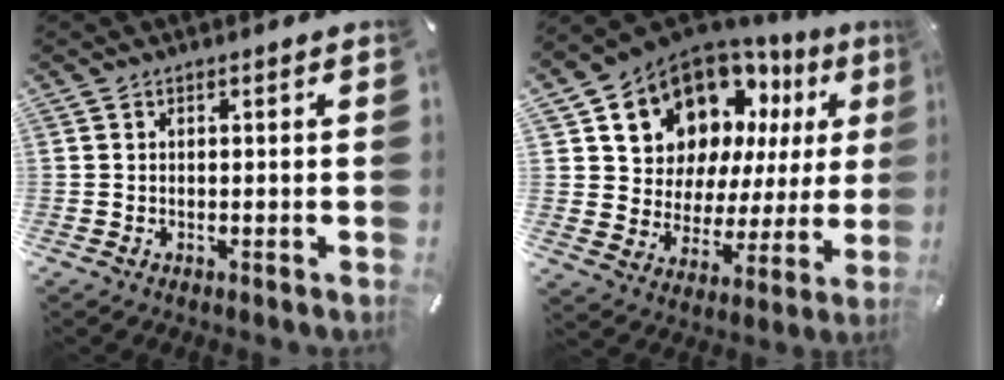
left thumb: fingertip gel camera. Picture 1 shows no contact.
{"total": 14.6, "force": [10.1, 9.1, 5.2], "torque": [-0.096, -0.086, 0.180]}